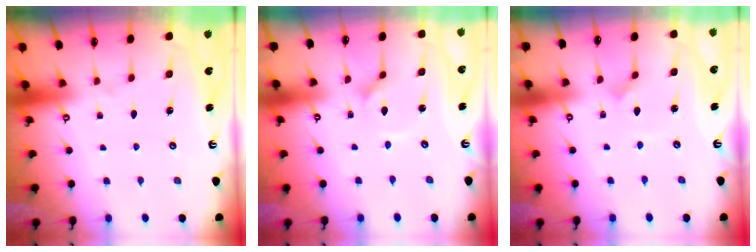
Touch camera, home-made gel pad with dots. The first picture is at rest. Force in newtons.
{"total": 1.7, "press": 1.6, "slide": 0.3}
{"total": 2.9, "press": 2.9, "slide": 0.2}